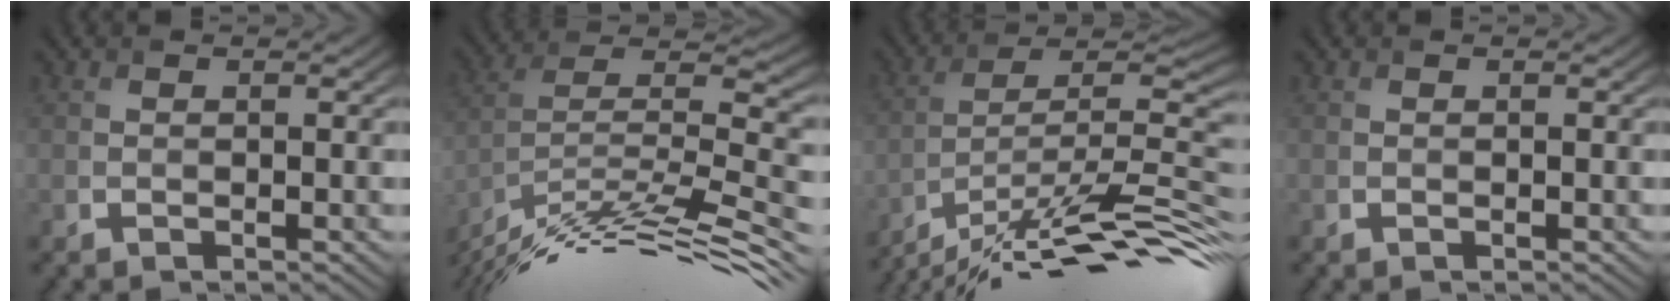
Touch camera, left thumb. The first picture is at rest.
{"total": 15.0, "force": [-10.2, 3.2, 10.5], "torque": [-0.208, 0.026, -0.183]}
{"total": 14.9, "force": [-10.4, 2.7, 10.3], "torque": [-0.177, 0.014, -0.178]}
{"total": 0.0}